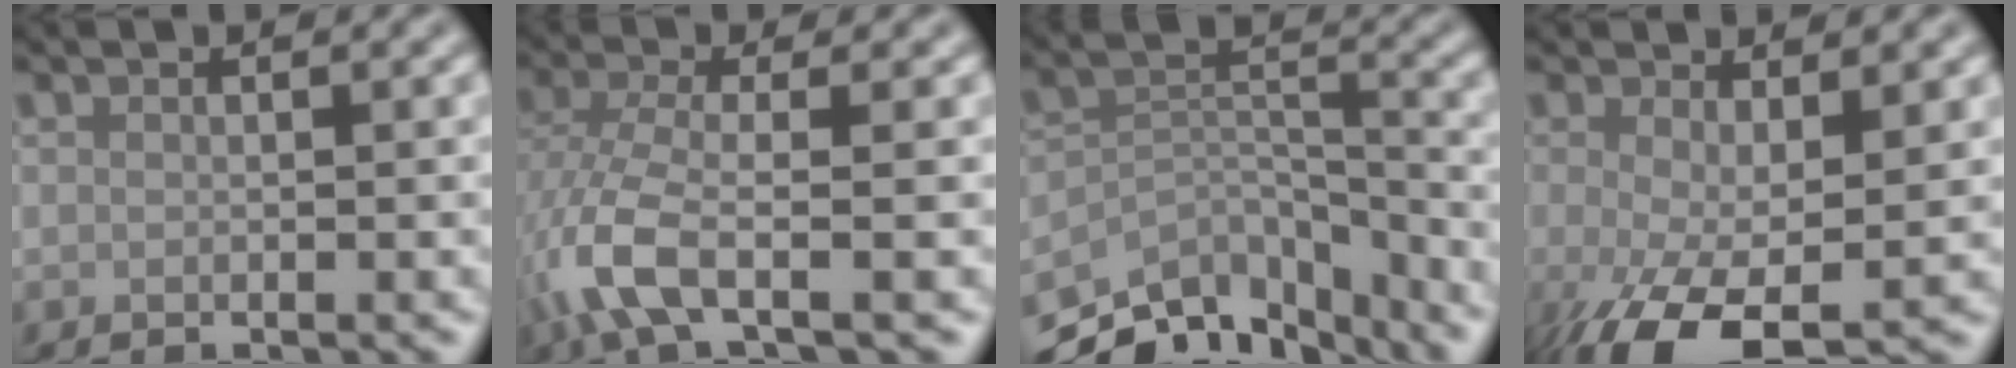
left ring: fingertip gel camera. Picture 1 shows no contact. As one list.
[{"total": 5.6, "force": [-2.0, 1.8, 4.9], "torque": [-0.120, -0.006, -0.050]}, {"total": 8.5, "force": [-6.8, 3.5, 3.8], "torque": [-0.076, -0.007, -0.114]}, {"total": 7.2, "force": [-1.8, 3.0, 6.3], "torque": [-0.128, -0.021, -0.024]}]